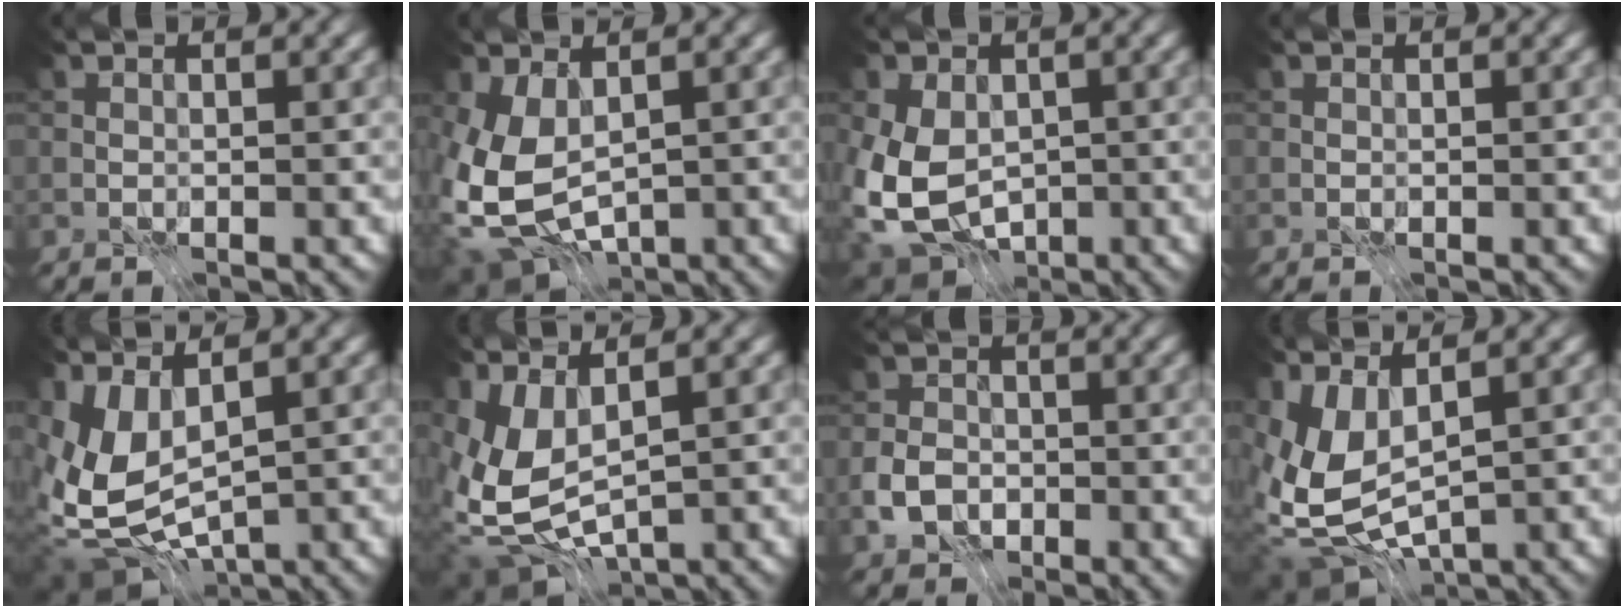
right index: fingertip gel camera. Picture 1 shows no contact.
{"total": 7.2, "force": [-0.2, 4.6, 5.5], "torque": [-0.125, -0.021, 0.000]}
{"total": 8.4, "force": [-1.2, 6.1, 5.6], "torque": [-0.125, -0.021, -0.025]}
{"total": 0.0}
{"total": 8.9, "force": [-1.8, 5.0, 7.1], "torque": [-0.169, -0.016, -0.015]}
{"total": 7.5, "force": [-0.4, 4.2, 6.2], "torque": [-0.148, -0.017, 0.012]}
{"total": 3.1, "force": [-1.6, 2.3, 1.2], "torque": [-0.016, 0.001, -0.038]}
{"total": 8.2, "force": [-1.1, 4.5, 6.7], "torque": [-0.162, -0.015, 0.001]}